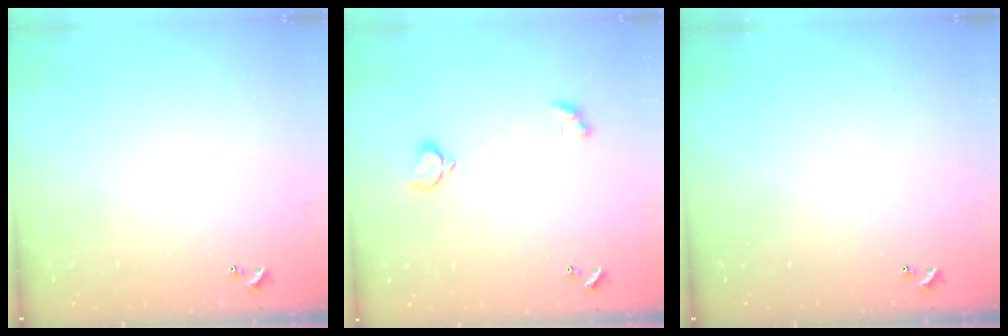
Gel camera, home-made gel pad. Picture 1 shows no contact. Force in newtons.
{"total": 1.8, "press": 1.6, "slide": 0.8}
{"total": 0.0}